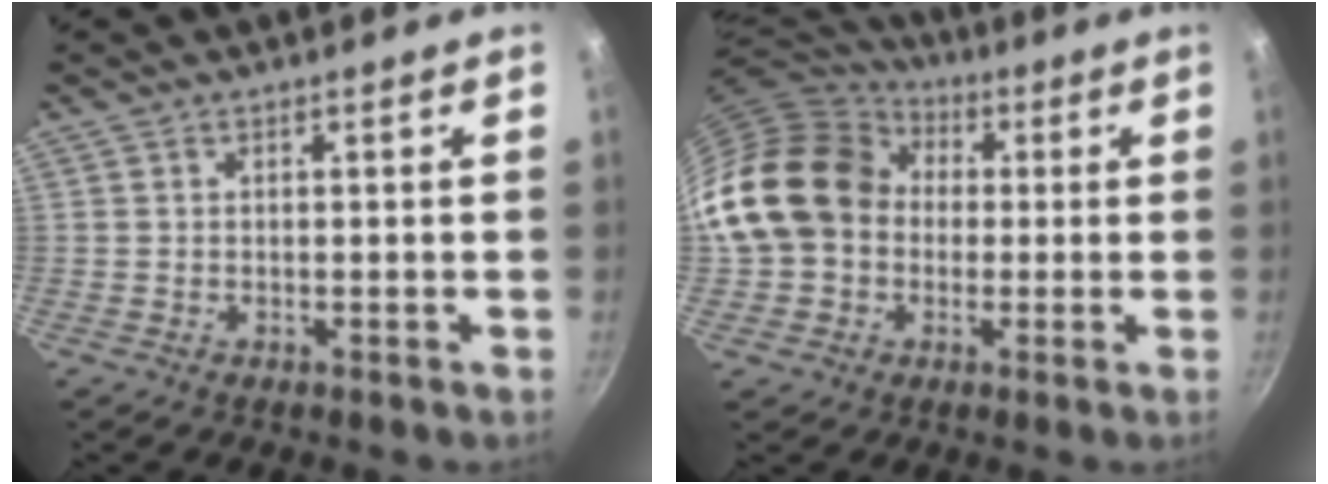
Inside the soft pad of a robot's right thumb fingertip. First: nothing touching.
{"total": 19.4, "force": [1.2, 16.1, 10.7], "torque": [-0.188, 0.051, 0.015]}